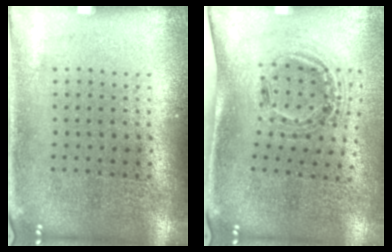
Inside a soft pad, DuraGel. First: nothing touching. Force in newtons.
{"total": 1.2, "press": 1.0, "slide": 0.5}